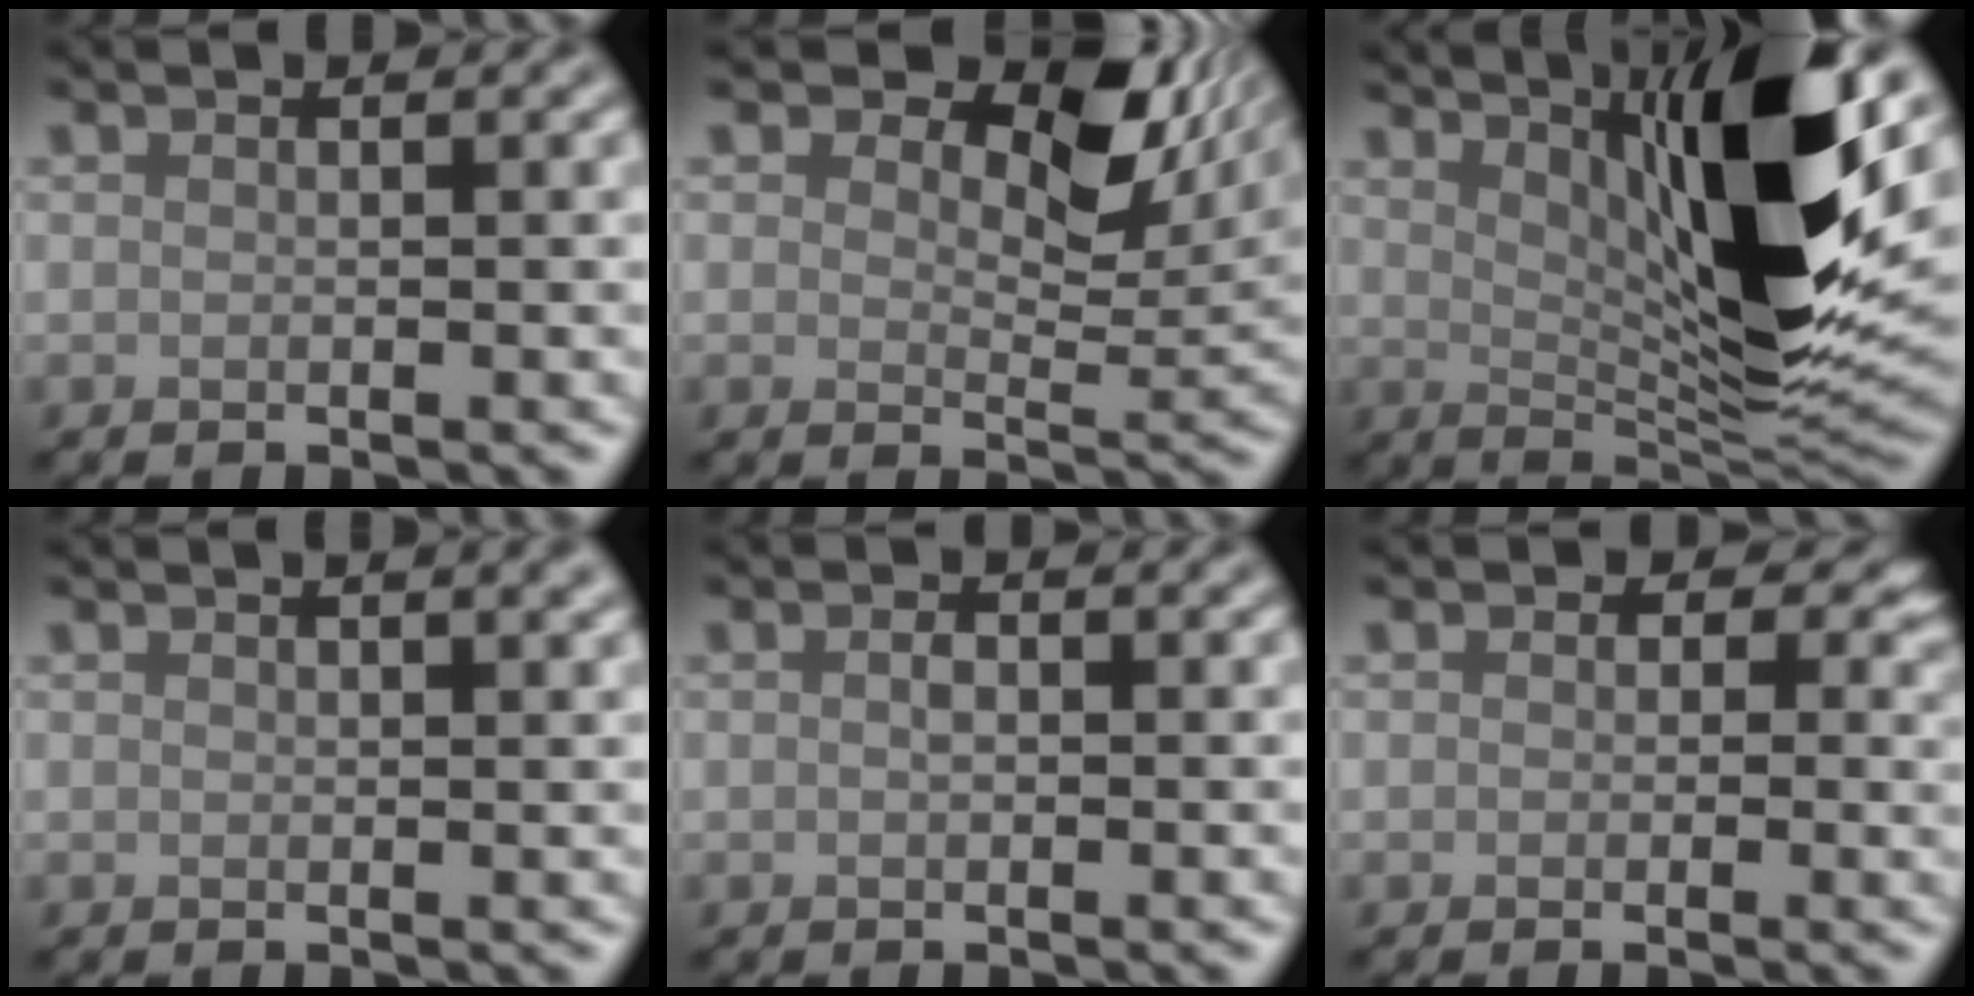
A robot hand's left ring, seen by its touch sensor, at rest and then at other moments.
{"total": 9.0, "force": [4.5, 4.9, 6.0], "torque": [-0.080, -0.006, 0.068]}
{"total": 11.8, "force": [4.3, 2.4, 10.8], "torque": [-0.165, -0.007, 0.079]}
{"total": 1.7, "force": [1.1, 0.4, 1.2], "torque": [-0.009, 0.003, 0.017]}
{"total": 0.9, "force": [0.0, 0.5, 0.7], "torque": [-0.015, 0.000, -0.001]}
{"total": 3.7, "force": [0.9, 2.9, 2.0], "torque": [-0.020, 0.001, 0.002]}